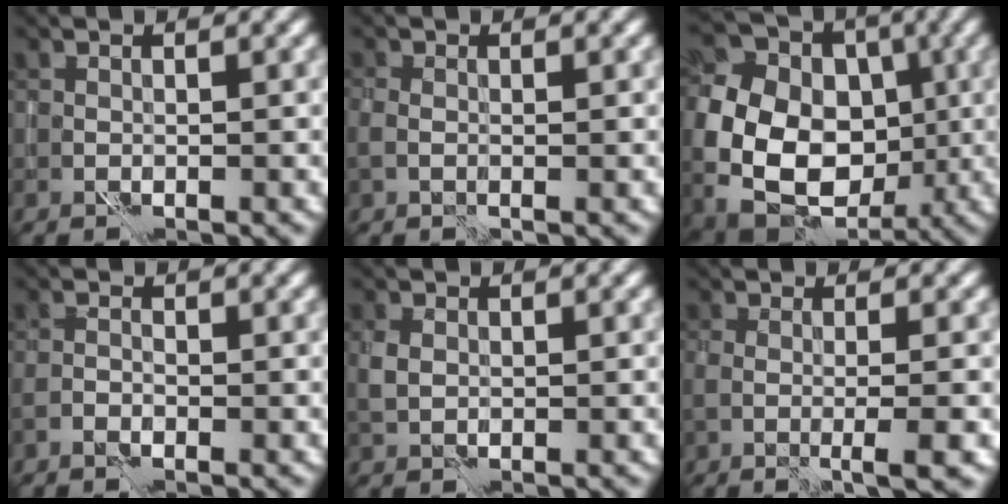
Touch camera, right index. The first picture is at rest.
{"total": 1.6, "force": [-0.2, 1.0, 1.2], "torque": [-0.027, -0.002, -0.006]}
{"total": 14.8, "force": [-1.6, 11.8, 8.8], "torque": [-0.171, -0.010, -0.032]}
{"total": 1.1, "force": [-0.7, 0.4, 0.7], "torque": [-0.013, 0.003, -0.016]}
{"total": 1.7, "force": [0.2, 1.3, 1.0], "torque": [-0.027, 0.003, 0.005]}
{"total": 3.4, "force": [-0.4, 0.8, 3.3], "torque": [-0.048, -0.003, -0.008]}